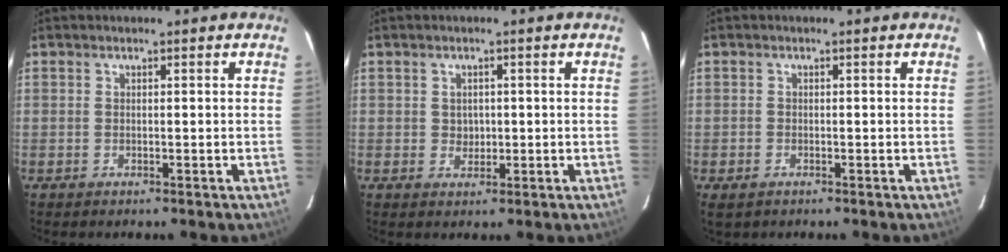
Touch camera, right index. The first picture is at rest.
{"total": 2.1, "force": [0.3, 1.9, 0.7], "torque": [-0.008, 0.005, 0.008]}
{"total": 1.9, "force": [-1.1, 1.3, 0.9], "torque": [-0.017, -0.006, -0.021]}